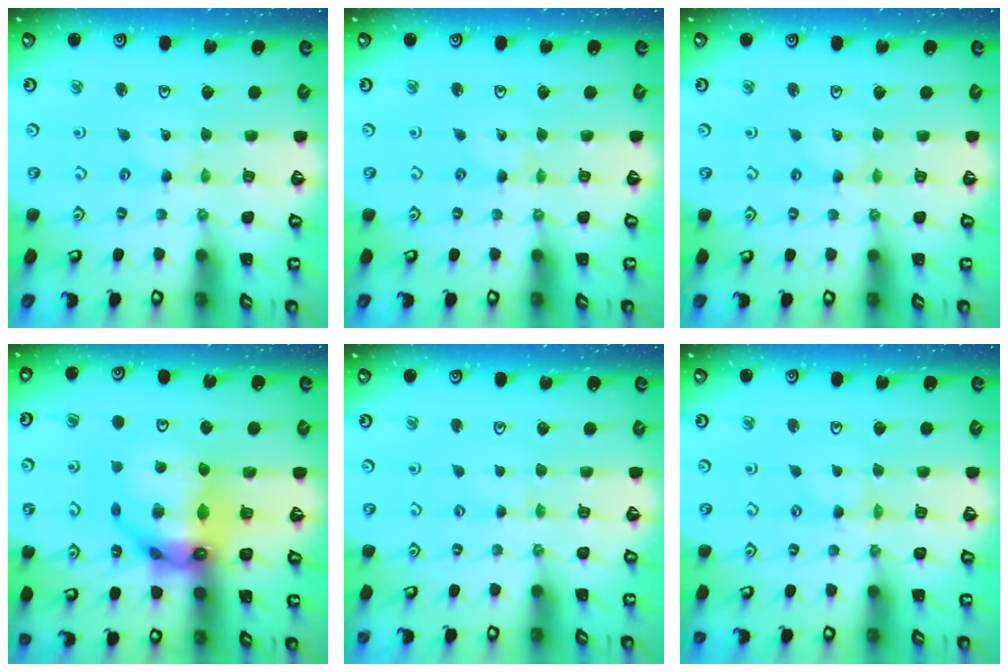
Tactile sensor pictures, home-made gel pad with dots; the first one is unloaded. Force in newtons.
{"total": 0.0}
{"total": 0.0}
{"total": 17.4, "press": 17.3, "slide": 1.5}
{"total": 1.3, "press": 1.3, "slide": 0.3}
{"total": 0.0}